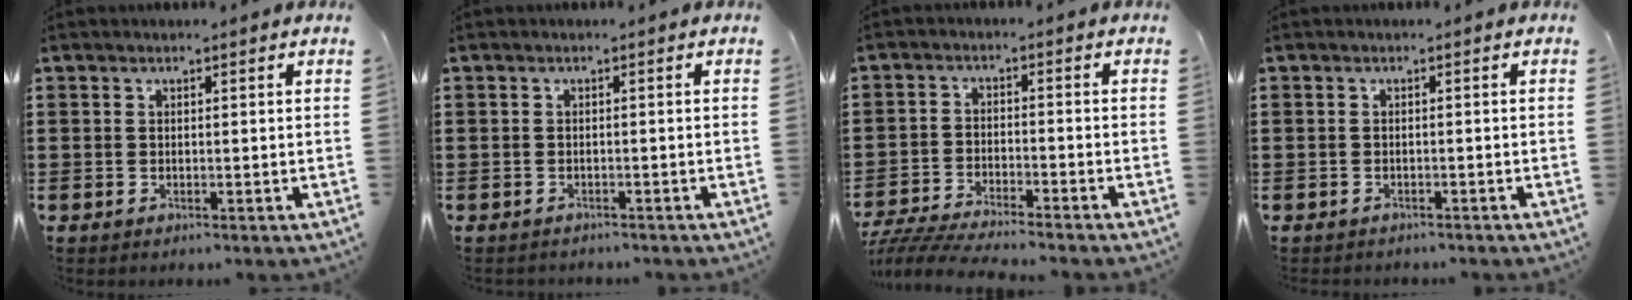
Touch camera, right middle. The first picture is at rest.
{"total": 0.8, "force": [-0.7, 0.2, -0.1], "torque": [0.000, 0.003, -0.017]}
{"total": 4.9, "force": [-4.8, 0.1, 1.1], "torque": [-0.038, -0.011, -0.101]}
{"total": 1.0, "force": [-0.9, 0.4, -0.2], "torque": [0.001, 0.005, -0.021]}